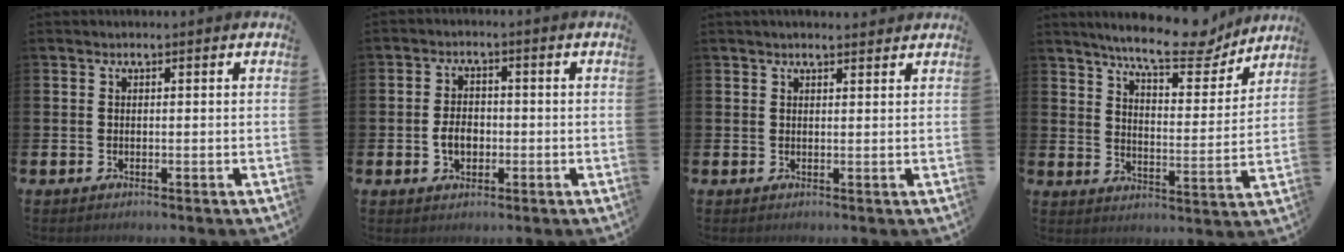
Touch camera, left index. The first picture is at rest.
{"total": 3.6, "force": [-0.8, 2.5, 2.5], "torque": [-0.031, 0.000, -0.021]}
{"total": 1.5, "force": [1.5, 0.1, 0.3], "torque": [0.003, -0.004, 0.025]}
{"total": 10.2, "force": [9.2, 2.0, 4.1], "torque": [-0.082, -0.055, 0.157]}